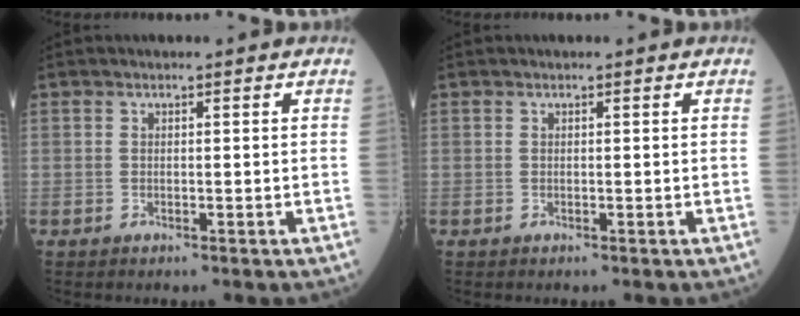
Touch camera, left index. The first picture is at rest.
{"total": 0.0}